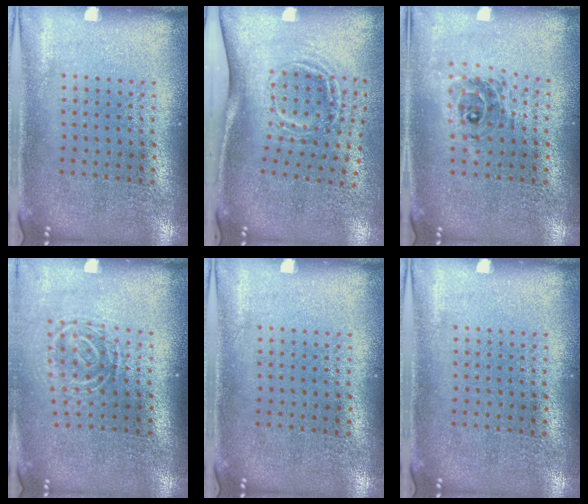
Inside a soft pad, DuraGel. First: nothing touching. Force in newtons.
{"total": 1.9, "press": 1.2, "slide": 1.4}
{"total": 0.7, "press": 0.7, "slide": 0.1}
{"total": 1.6, "press": 1.1, "slide": 1.2}
{"total": 0.0}
{"total": 0.0}